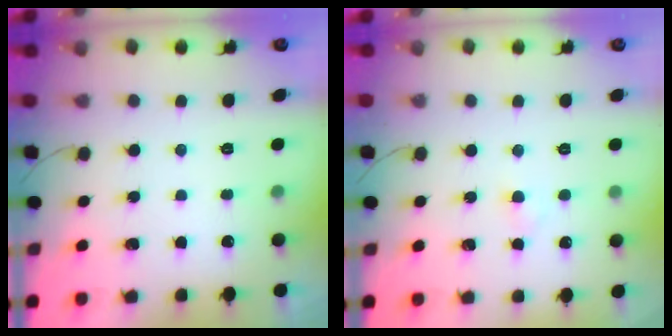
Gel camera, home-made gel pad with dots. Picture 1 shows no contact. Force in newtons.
{"total": 1.8, "press": 1.6, "slide": 0.8}